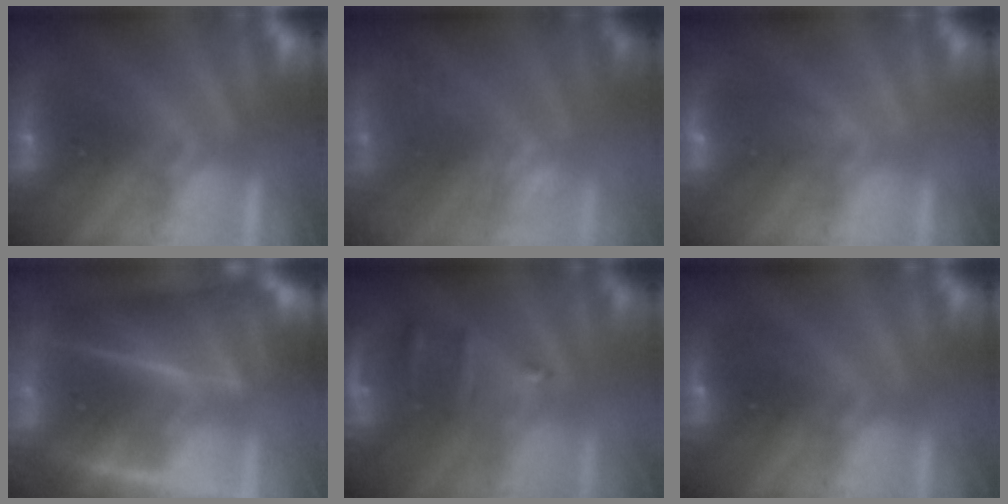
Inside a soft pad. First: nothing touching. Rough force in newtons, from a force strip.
{"total": 3.4}
{"total": 4.6}
{"total": 7.4}
{"total": 2.6}
{"total": 2.5}